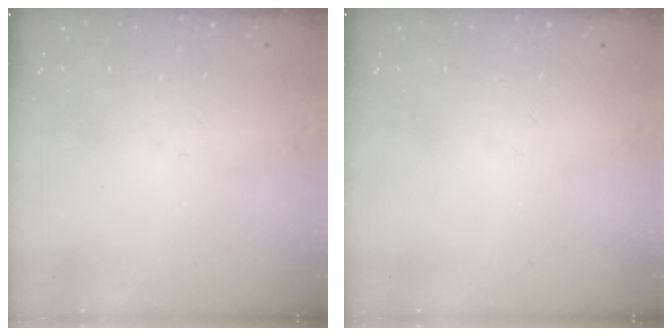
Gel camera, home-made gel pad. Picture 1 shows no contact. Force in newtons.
{"total": 0.0}